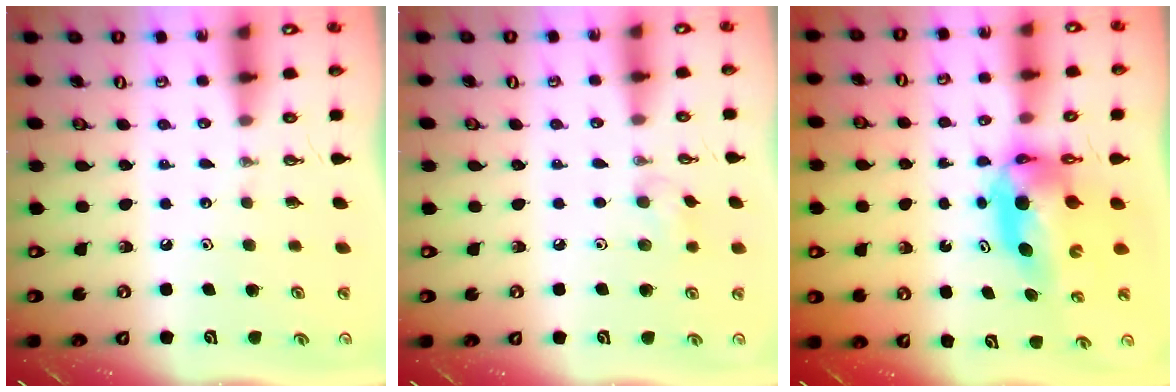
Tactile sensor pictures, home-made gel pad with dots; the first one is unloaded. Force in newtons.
{"total": 6.0, "press": 5.7, "slide": 1.9}
{"total": 7.4, "press": 7.3, "slide": 0.9}